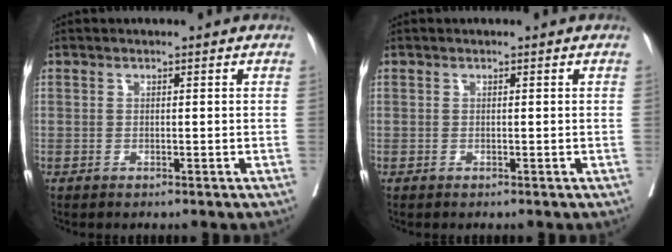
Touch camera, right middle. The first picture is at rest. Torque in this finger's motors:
{"motor_torque": [0.00, 0.00, 0.00, -0.01]}